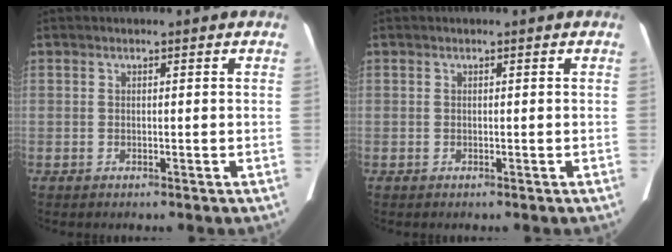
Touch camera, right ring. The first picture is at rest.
{"total": 0.0}